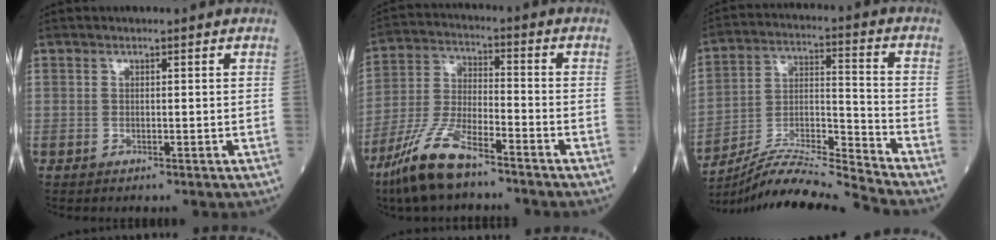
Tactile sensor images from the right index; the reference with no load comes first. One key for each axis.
{"total": 11.2, "fx": -8.2, "fy": 2.4, "fz": 7.4, "tx": -0.165, "ty": -0.021, "tz": -0.160}
{"total": 14.5, "fx": -13.8, "fy": -2.7, "fz": 3.5, "tx": -0.066, "ty": 0.015, "tz": -0.256}